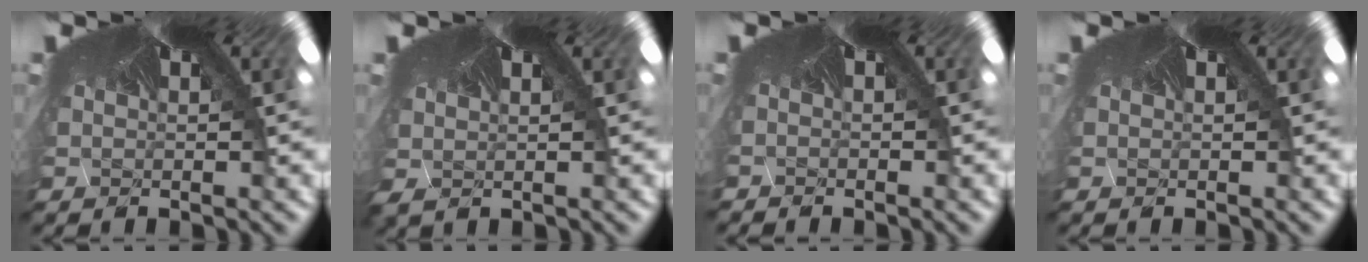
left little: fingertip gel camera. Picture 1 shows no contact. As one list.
[{"total": 0.7, "force": [0.1, 0.6, 0.3], "torque": [-0.023, -0.001, 0.007]}, {"total": 0.9, "force": [-0.9, -0.3, -0.1], "torque": [0.008, -0.016, -0.005]}, {"total": 0.0}]